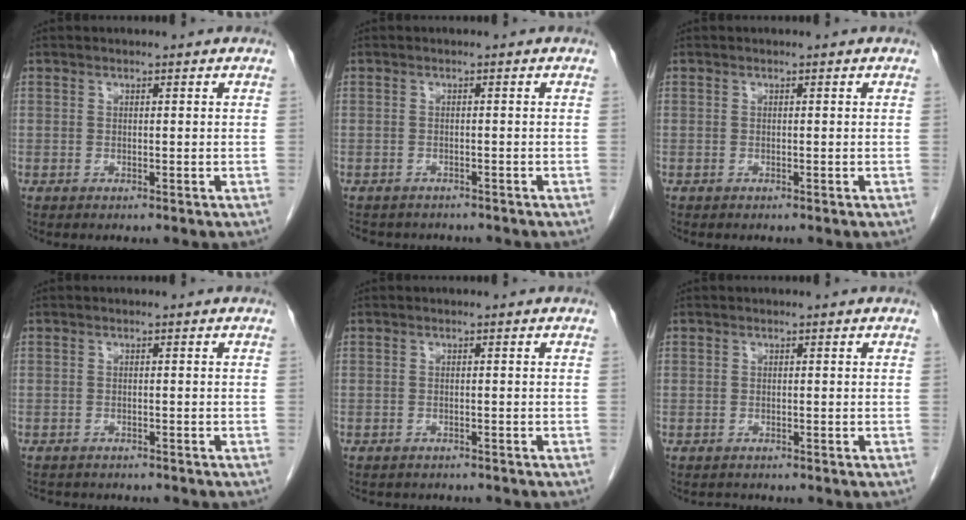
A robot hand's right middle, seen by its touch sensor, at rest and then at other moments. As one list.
[{"total": 5.8, "force": [-5.2, 2.2, 1.2], "torque": [-0.019, 0.001, -0.066]}, {"total": 0.0}, {"total": 5.3, "force": [-4.8, 1.8, 1.5], "torque": [-0.023, -0.002, -0.062]}, {"total": 3.5, "force": [-3.2, 1.2, 0.7], "torque": [-0.010, -0.002, -0.039]}, {"total": 0.7, "force": [-0.5, 0.4, -0.4], "torque": [-0.007, -0.002, -0.012]}]